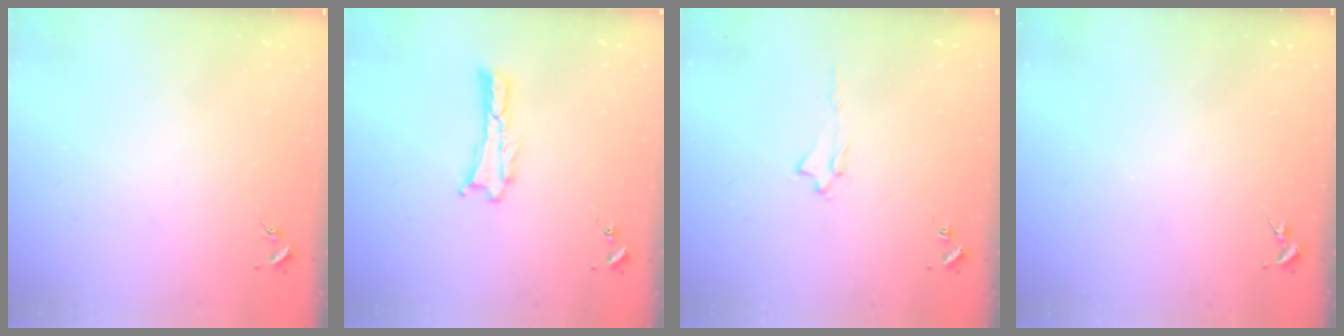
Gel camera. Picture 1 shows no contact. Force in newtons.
{"total": 0.0}
{"total": 1.7, "press": 1.6, "slide": 0.2}
{"total": 0.0}